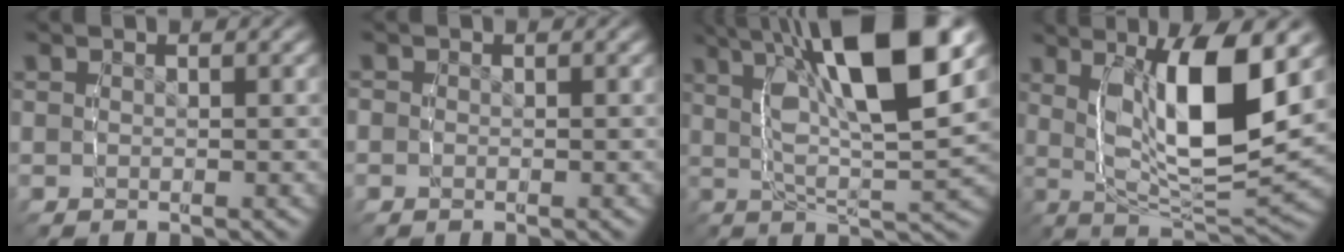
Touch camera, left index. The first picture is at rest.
{"total": 1.3, "force": [-0.2, 1.2, 0.3], "torque": [-0.015, -0.002, -0.006]}
{"total": 11.4, "force": [3.9, 3.2, 10.2], "torque": [-0.159, 0.011, 0.055]}
{"total": 10.9, "force": [1.9, 4.2, 9.9], "torque": [-0.174, -0.002, 0.032]}